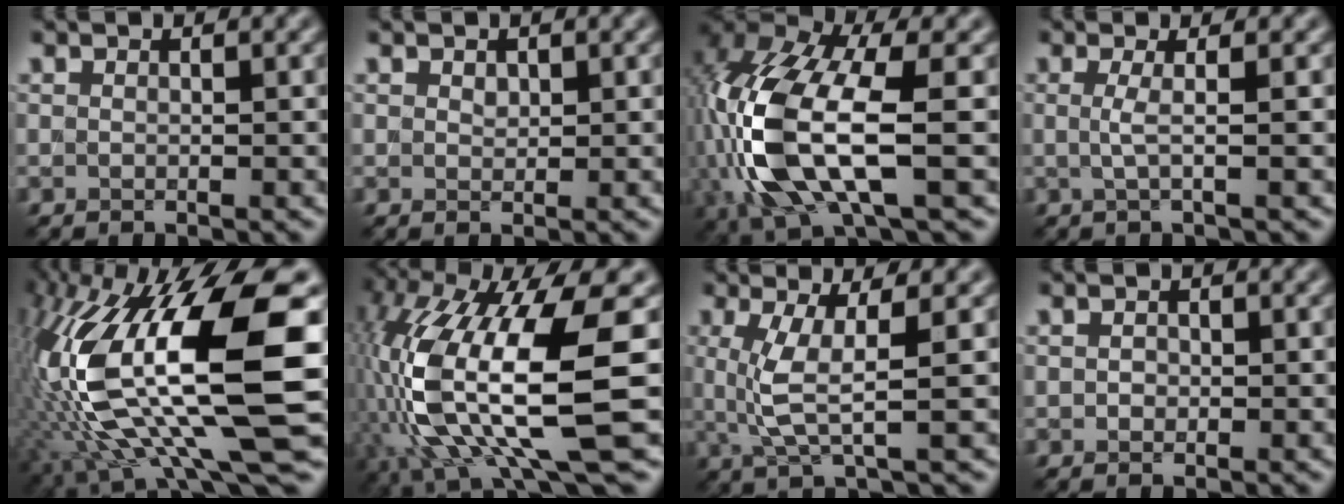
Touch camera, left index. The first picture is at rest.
{"total": 0.7, "force": [0.4, 0.5, 0.3], "torque": [-0.007, -0.002, 0.008]}
{"total": 12.0, "force": [-2.1, 5.2, 10.6], "torque": [-0.243, -0.002, -0.045]}
{"total": 1.7, "force": [0.0, 0.4, 1.7], "torque": [-0.033, -0.004, -0.005]}
{"total": 16.0, "force": [-0.8, 5.1, 15.1], "torque": [-0.296, 0.006, -0.002]}
{"total": 14.1, "force": [-1.2, 4.6, 13.3], "torque": [-0.276, -0.018, -0.013]}
{"total": 4.2, "force": [0.5, 0.9, 4.1], "torque": [-0.093, -0.001, 0.012]}
{"total": 0.8, "force": [-0.1, 0.7, 0.3], "torque": [-0.005, -0.003, -0.003]}